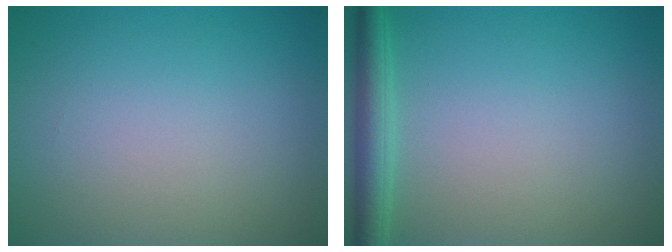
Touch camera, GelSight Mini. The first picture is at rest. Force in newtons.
{"total": 3.0, "press": 3.0, "slide": 0.1}